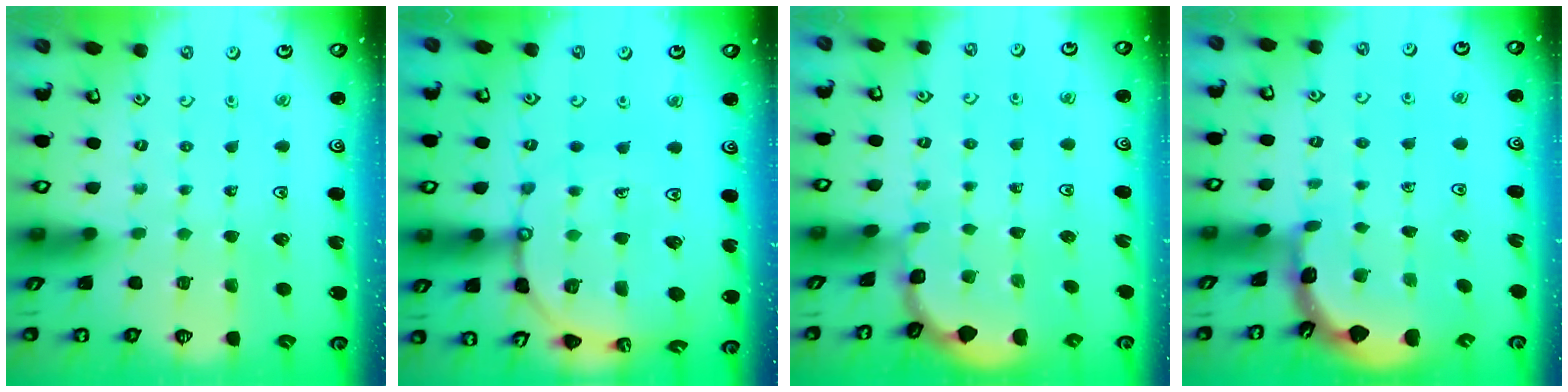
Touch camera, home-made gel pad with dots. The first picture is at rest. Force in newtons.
{"total": 13.1, "press": 13.0, "slide": 1.5}
{"total": 2.3, "press": 2.3, "slide": 0.1}
{"total": 1.6, "press": 1.6, "slide": 0.1}